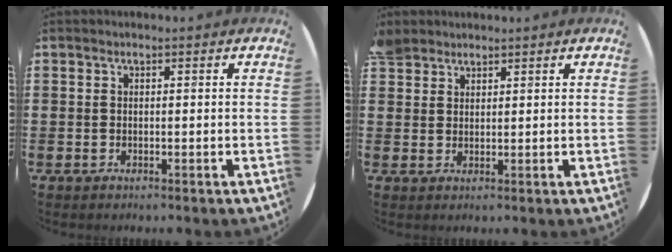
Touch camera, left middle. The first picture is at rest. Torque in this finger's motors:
{"motor_torque": [1.10, -1.04, 0.66, 0.21]}